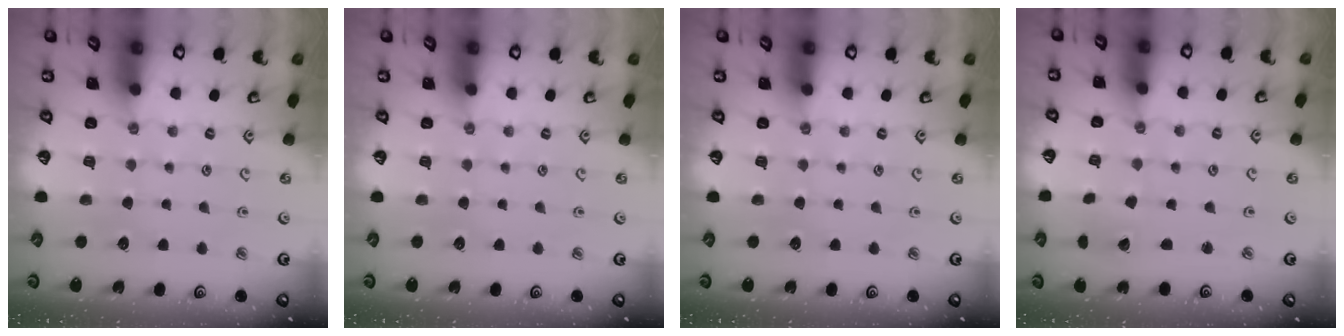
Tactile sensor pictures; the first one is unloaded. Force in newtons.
{"total": 0.0}
{"total": 0.0}
{"total": 2.6, "press": 2.6, "slide": 0.2}